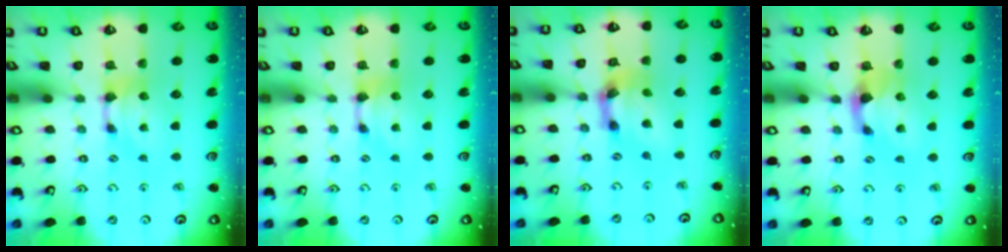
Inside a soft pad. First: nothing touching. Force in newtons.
{"total": 0.0}
{"total": 6.1, "press": 5.8, "slide": 1.8}
{"total": 1.6, "press": 1.2, "slide": 1.1}